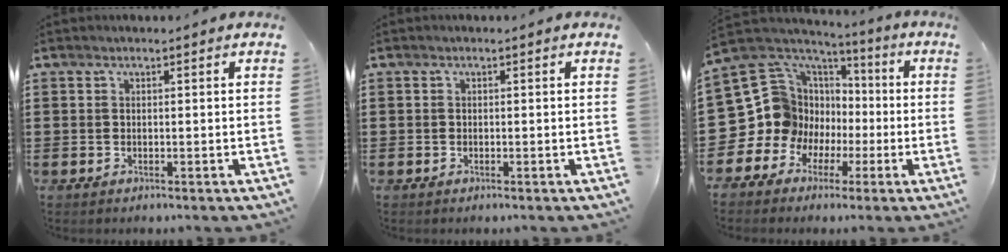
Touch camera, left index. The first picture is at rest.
{"total": 0.6, "force": [-0.4, 0.3, 0.1], "torque": [-0.003, 0.001, -0.009]}
{"total": 11.0, "force": [-0.9, 10.9, 1.2], "torque": [-0.085, -0.038, 0.003]}